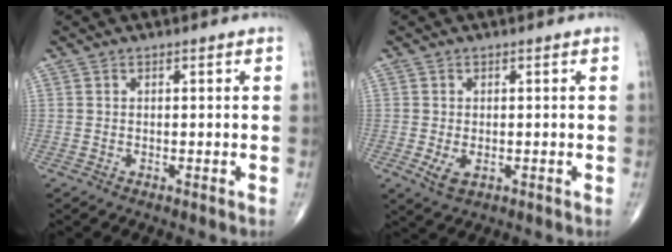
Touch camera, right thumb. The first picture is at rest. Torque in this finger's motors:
{"motor_torque": [0.12, 0.03, 0.23, 0.22, 0.01]}